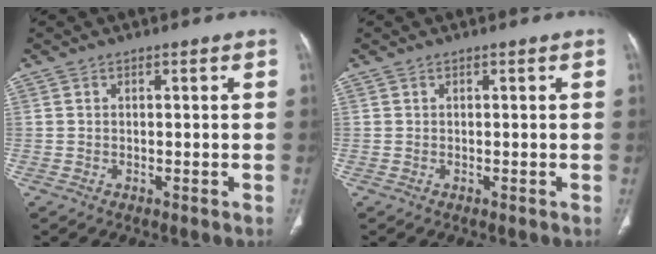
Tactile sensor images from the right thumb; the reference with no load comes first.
{"total": 0.0}